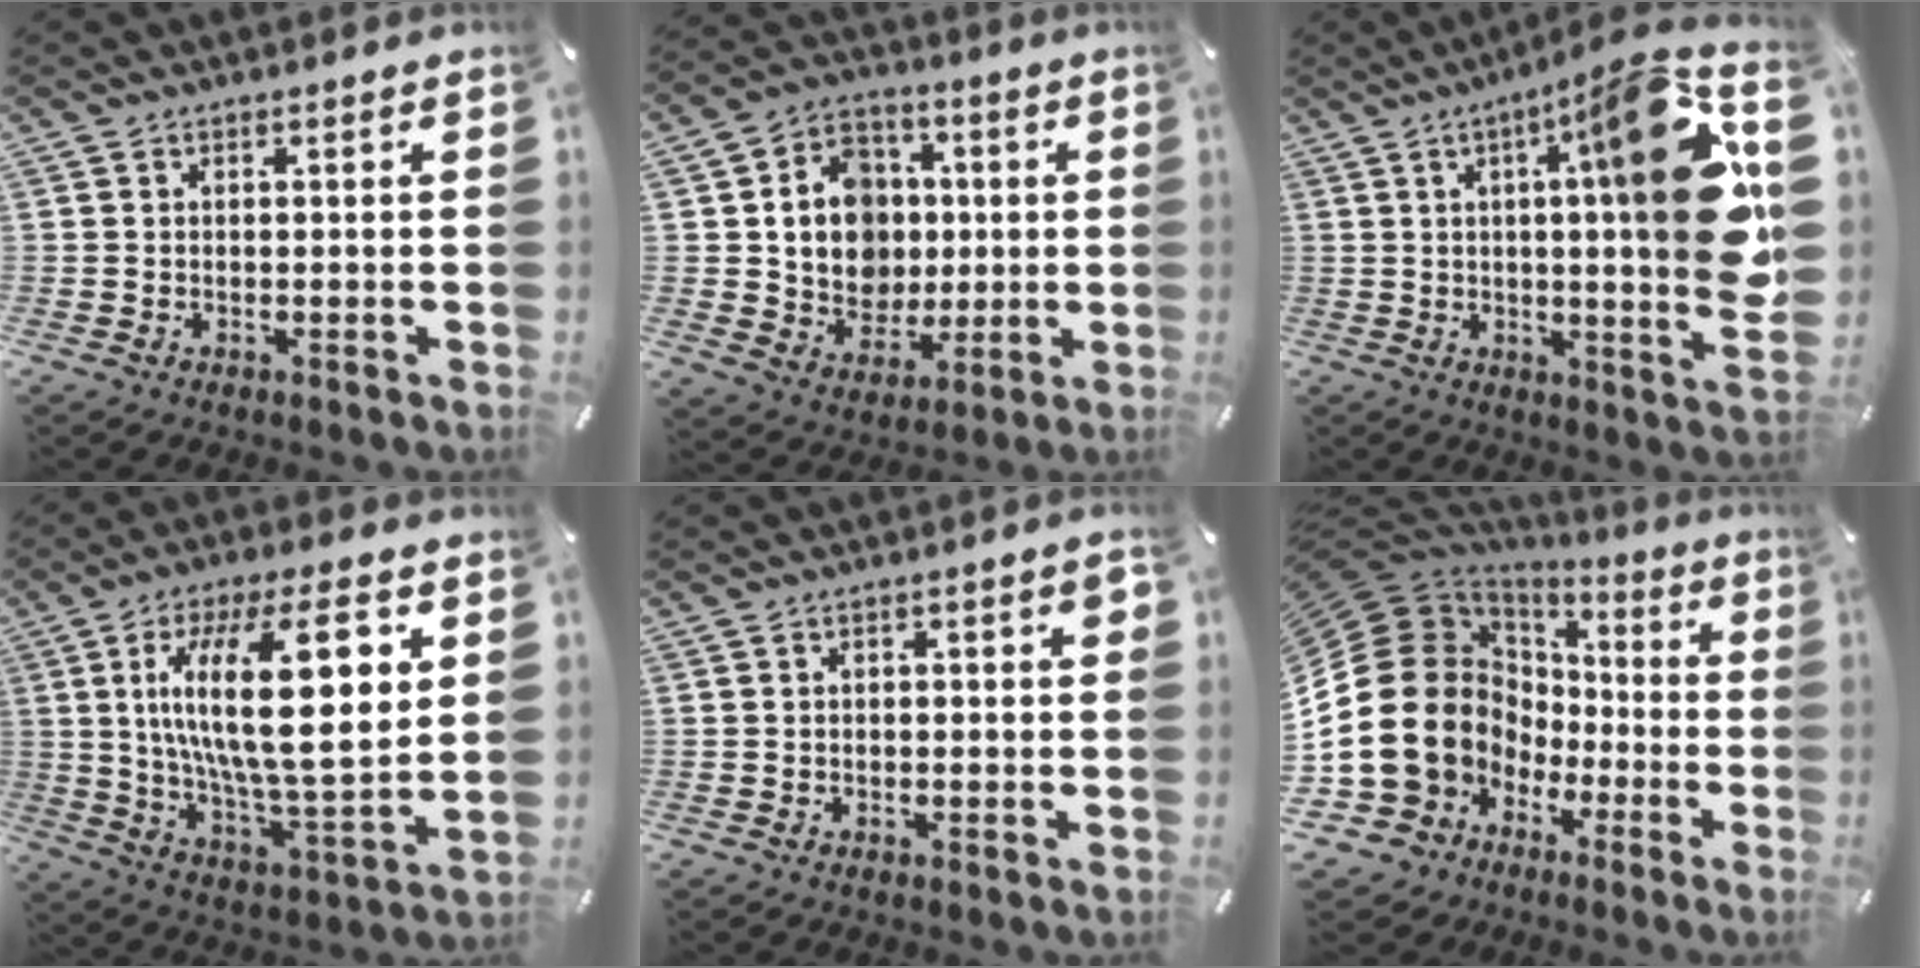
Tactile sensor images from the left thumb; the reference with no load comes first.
{"total": 13.7, "force": [0.7, 12.5, 5.7], "torque": [-0.104, 0.008, 0.023]}
{"total": 25.0, "force": [5.2, 4.2, 24.0], "torque": [-0.338, -0.042, 0.068]}
{"total": 23.1, "force": [7.1, 7.7, 20.5], "torque": [-0.380, -0.023, 0.093]}
{"total": 1.9, "force": [0.0, 0.7, 1.8], "torque": [-0.031, 0.004, -0.002]}
{"total": 21.1, "force": [-1.3, 18.3, 10.5], "torque": [-0.239, -0.016, 0.005]}